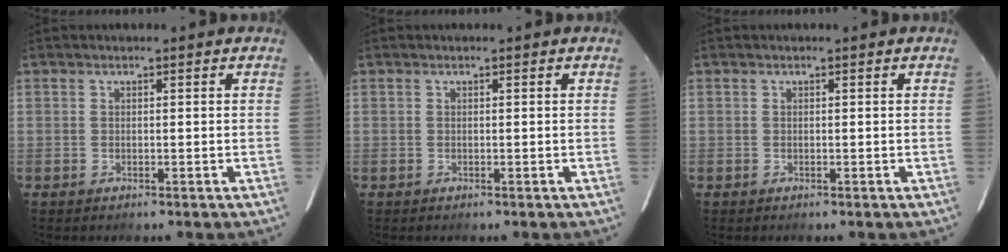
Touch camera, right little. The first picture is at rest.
{"total": 0.0}
{"total": 0.0}